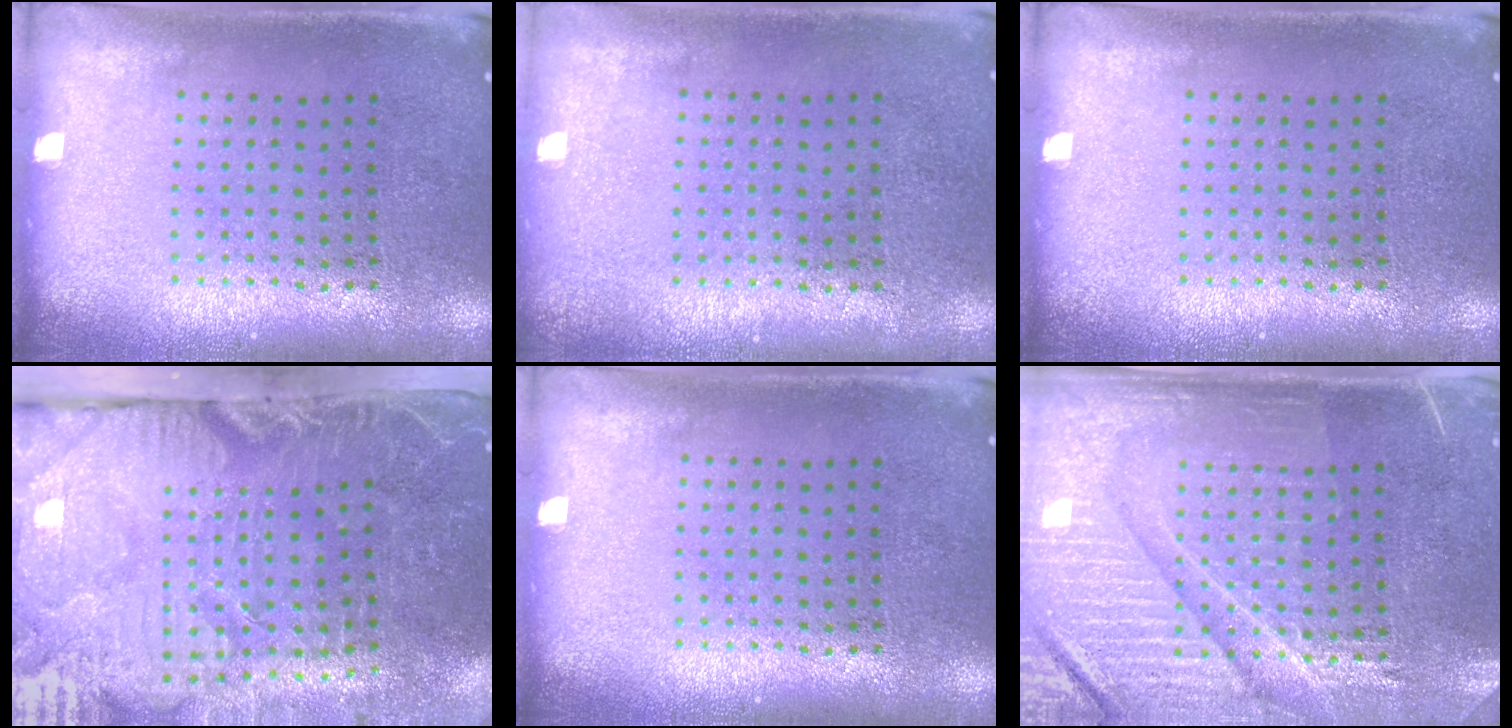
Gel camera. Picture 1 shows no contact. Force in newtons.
{"total": 0.0}
{"total": 0.0}
{"total": 4.8, "press": 4.2, "slide": 2.3}
{"total": 0.0}
{"total": 4.6, "press": 4.2, "slide": 1.6}